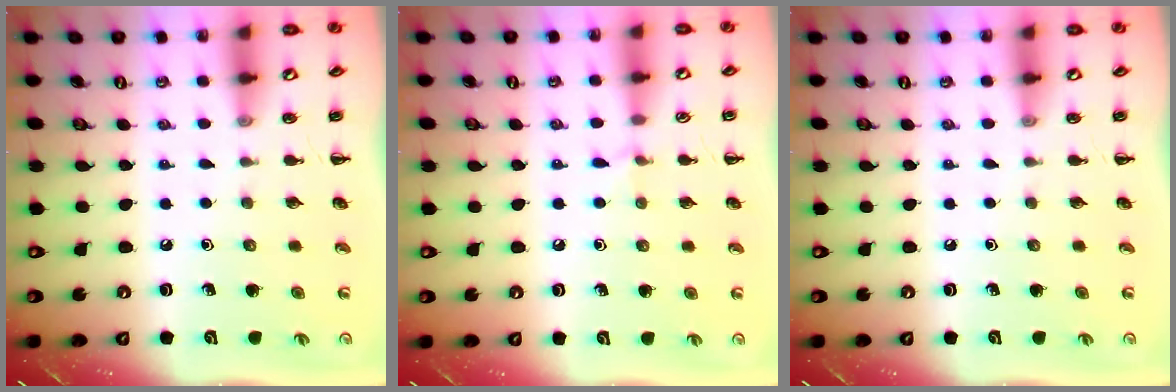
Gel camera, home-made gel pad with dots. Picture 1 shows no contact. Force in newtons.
{"total": 4.2, "press": 3.9, "slide": 1.6}
{"total": 0.0}